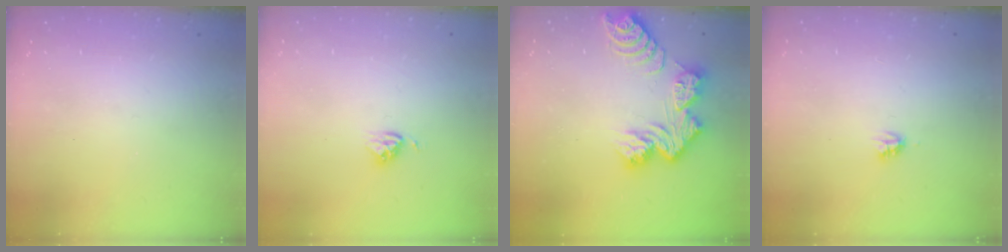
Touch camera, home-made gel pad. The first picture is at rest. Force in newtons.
{"total": 3.9, "press": 3.8, "slide": 0.4}
{"total": 10.8, "press": 10.7, "slide": 1.1}
{"total": 2.7, "press": 2.7, "slide": 0.2}